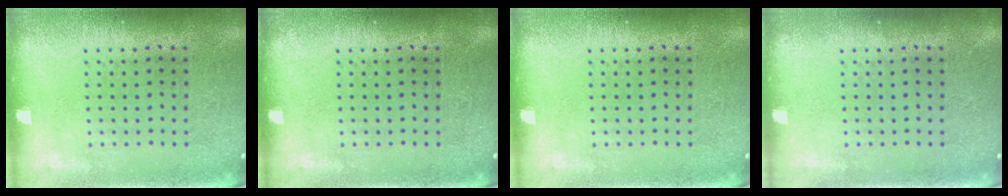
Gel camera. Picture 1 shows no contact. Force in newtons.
{"total": 0.0}
{"total": 0.0}
{"total": 0.0}